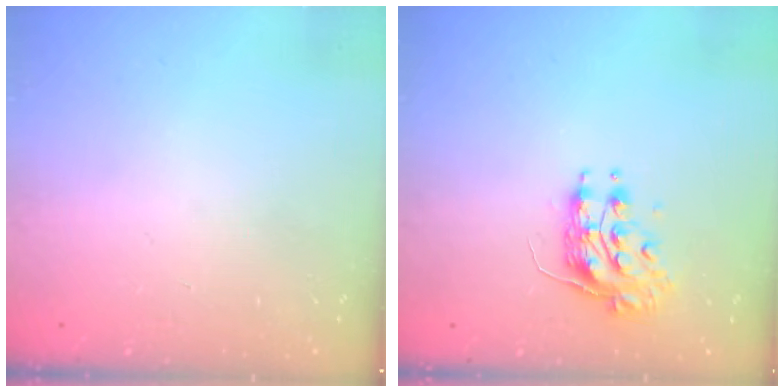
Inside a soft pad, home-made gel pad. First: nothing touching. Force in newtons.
{"total": 8.7, "press": 8.7, "slide": 0.4}